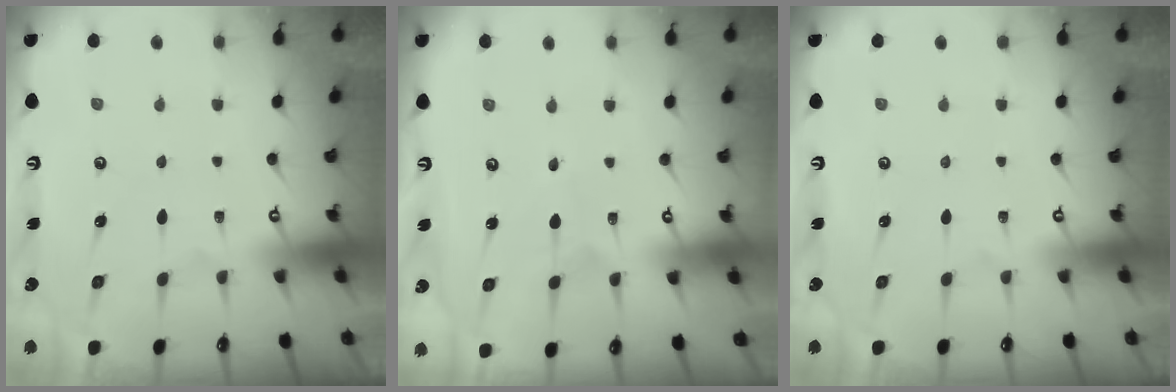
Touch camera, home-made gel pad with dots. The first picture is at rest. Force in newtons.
{"total": 2.6, "press": 2.6, "slide": 0.2}
{"total": 0.0}